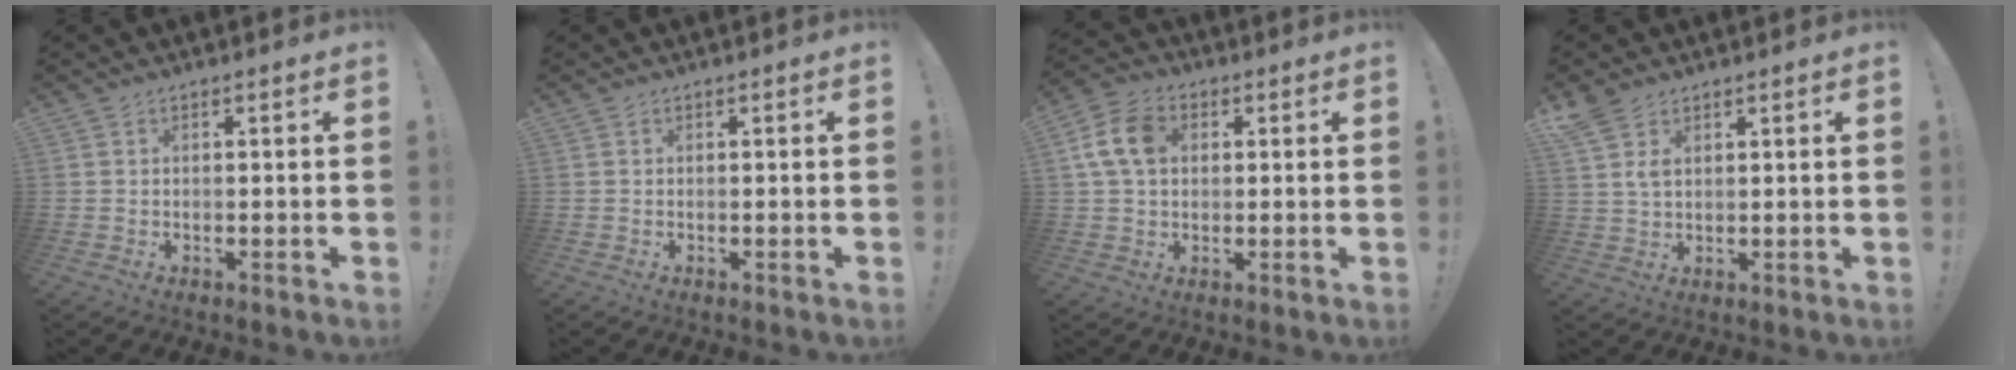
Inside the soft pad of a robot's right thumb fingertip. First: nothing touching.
{"total": 0.0}
{"total": 10.4, "force": [2.2, 7.5, 6.8], "torque": [-0.128, 0.016, 0.047]}
{"total": 5.3, "force": [3.3, 2.6, 3.2], "torque": [-0.062, -0.010, 0.064]}